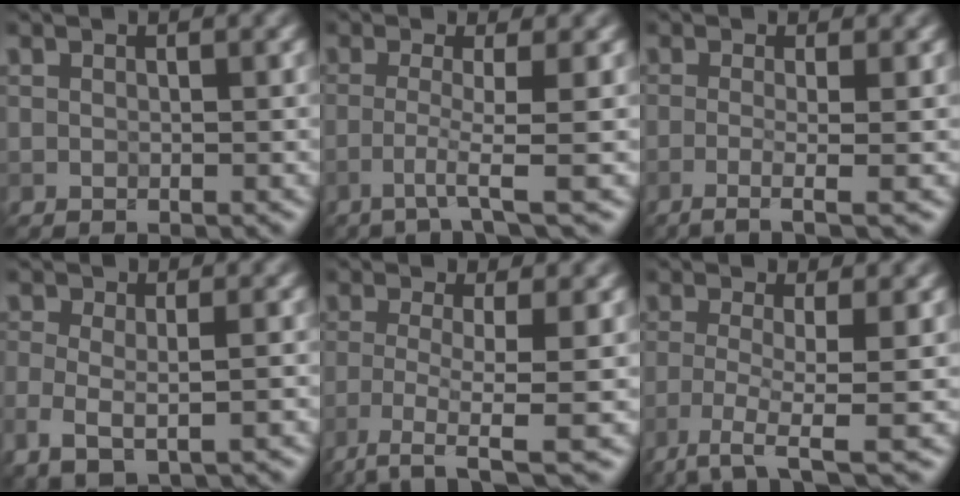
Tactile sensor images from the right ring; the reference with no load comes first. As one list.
[{"total": 2.8, "force": [-1.0, 0.1, 2.6], "torque": [-0.047, 0.000, -0.034]}, {"total": 3.2, "force": [-0.9, 1.0, 2.9], "torque": [-0.036, 0.000, -0.032]}, {"total": 3.6, "force": [-1.1, 1.9, 2.9], "torque": [-0.058, -0.008, -0.014]}, {"total": 4.5, "force": [-2.4, 0.6, 3.7], "torque": [-0.072, -0.007, -0.055]}, {"total": 4.3, "force": [-2.4, 0.6, 3.5], "torque": [-0.068, -0.008, -0.058]}]